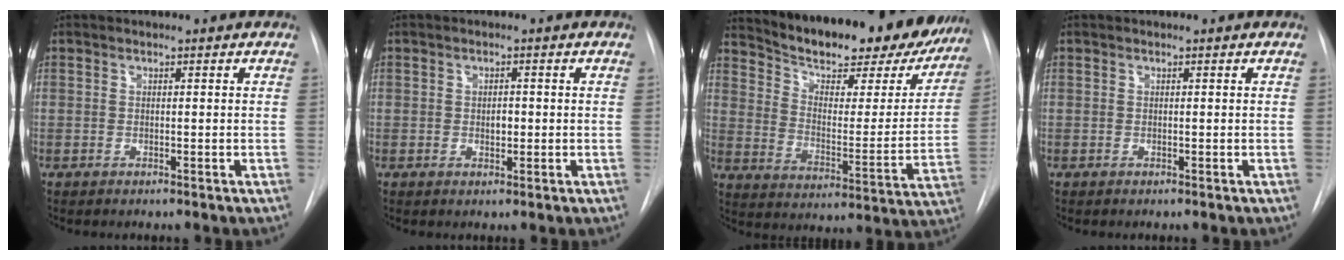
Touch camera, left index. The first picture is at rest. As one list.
[{"total": 1.7, "force": [-0.8, 1.0, 1.2], "torque": [-0.018, -0.006, -0.011]}, {"total": 25.7, "force": [22.3, 7.1, 10.7], "torque": [-0.164, -0.045, 0.290]}, {"total": 0.0}]